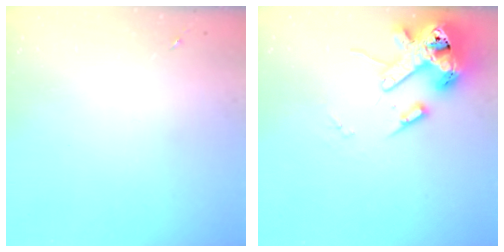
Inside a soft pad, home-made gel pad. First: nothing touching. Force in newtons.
{"total": 14.8, "press": 14.7, "slide": 2.3}